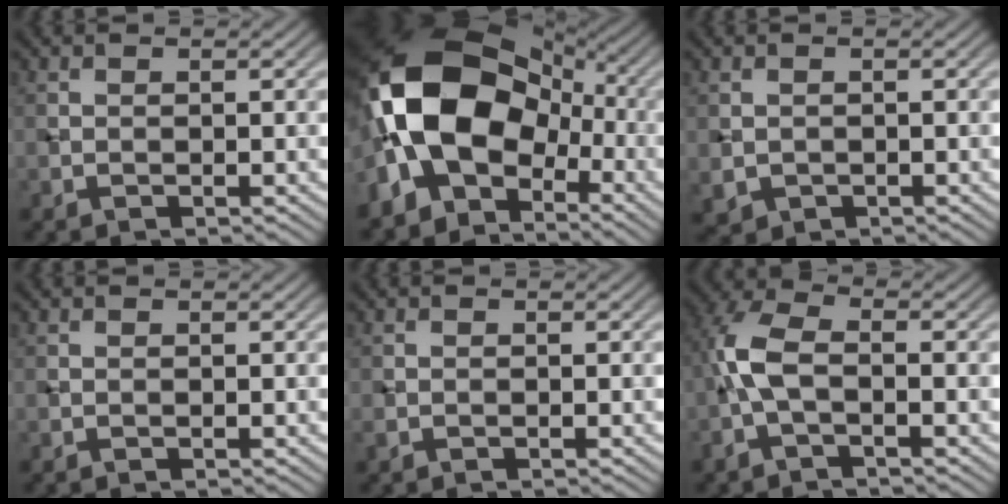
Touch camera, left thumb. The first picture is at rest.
{"total": 18.4, "force": [-1.8, 12.5, 13.3], "torque": [-0.287, 0.007, -0.042]}
{"total": 1.7, "force": [-0.2, 1.6, 0.6], "torque": [-0.020, -0.014, -0.001]}
{"total": 0.0}
{"total": 0.7, "force": [-0.3, 0.5, 0.3], "torque": [-0.007, -0.003, -0.007]}
{"total": 5.4, "force": [-1.2, 2.4, 4.7], "torque": [-0.120, 0.011, -0.036]}